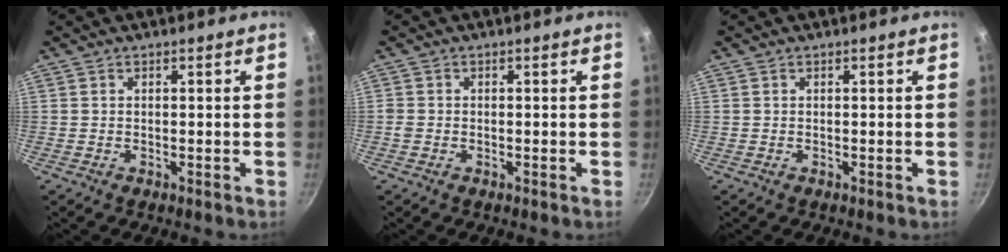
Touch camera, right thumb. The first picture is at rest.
{"total": 1.1, "force": [-0.4, 1.0, 0.5], "torque": [-0.009, 0.002, -0.009]}
{"total": 0.0}